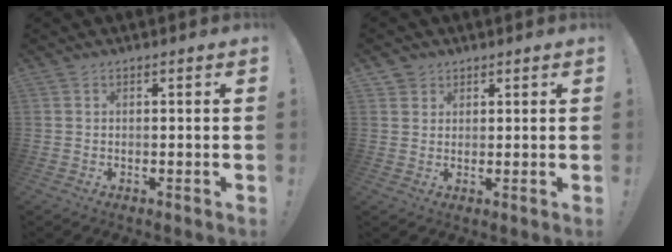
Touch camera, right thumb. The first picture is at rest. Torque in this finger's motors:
{"motor_torque": [-0.30, 0.15, -0.01, 0.00, 0.04]}